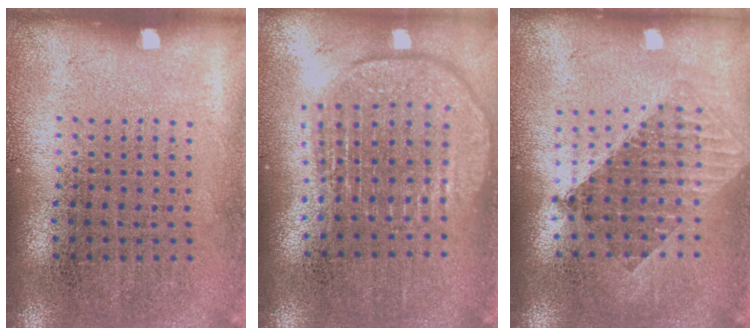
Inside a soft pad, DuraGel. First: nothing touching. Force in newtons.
{"total": 1.9, "press": 1.6, "slide": 1.0}
{"total": 1.6, "press": 1.3, "slide": 0.8}